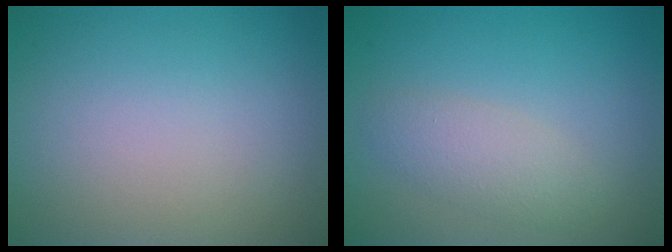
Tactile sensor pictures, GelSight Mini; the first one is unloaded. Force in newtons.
{"total": 2.4, "press": 2.4, "slide": 0.1}